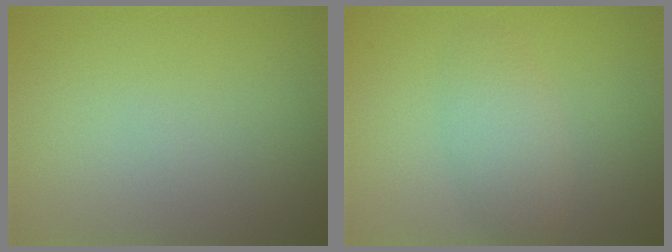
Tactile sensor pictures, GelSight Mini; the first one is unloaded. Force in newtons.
{"total": 2.7, "press": 2.7, "slide": 0.1}